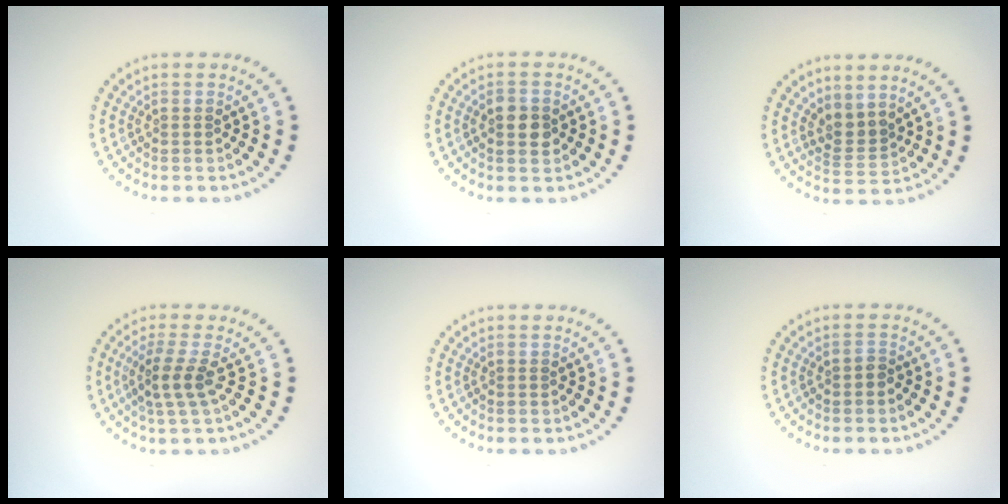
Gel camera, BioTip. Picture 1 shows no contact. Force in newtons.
{"total": 2.0, "press": 2.0, "slide": 0.1}
{"total": 2.3, "press": 1.5, "slide": 1.7}
{"total": 2.5, "press": 2.0, "slide": 1.5}
{"total": 0.0}
{"total": 0.8, "press": 0.8, "slide": 0.2}